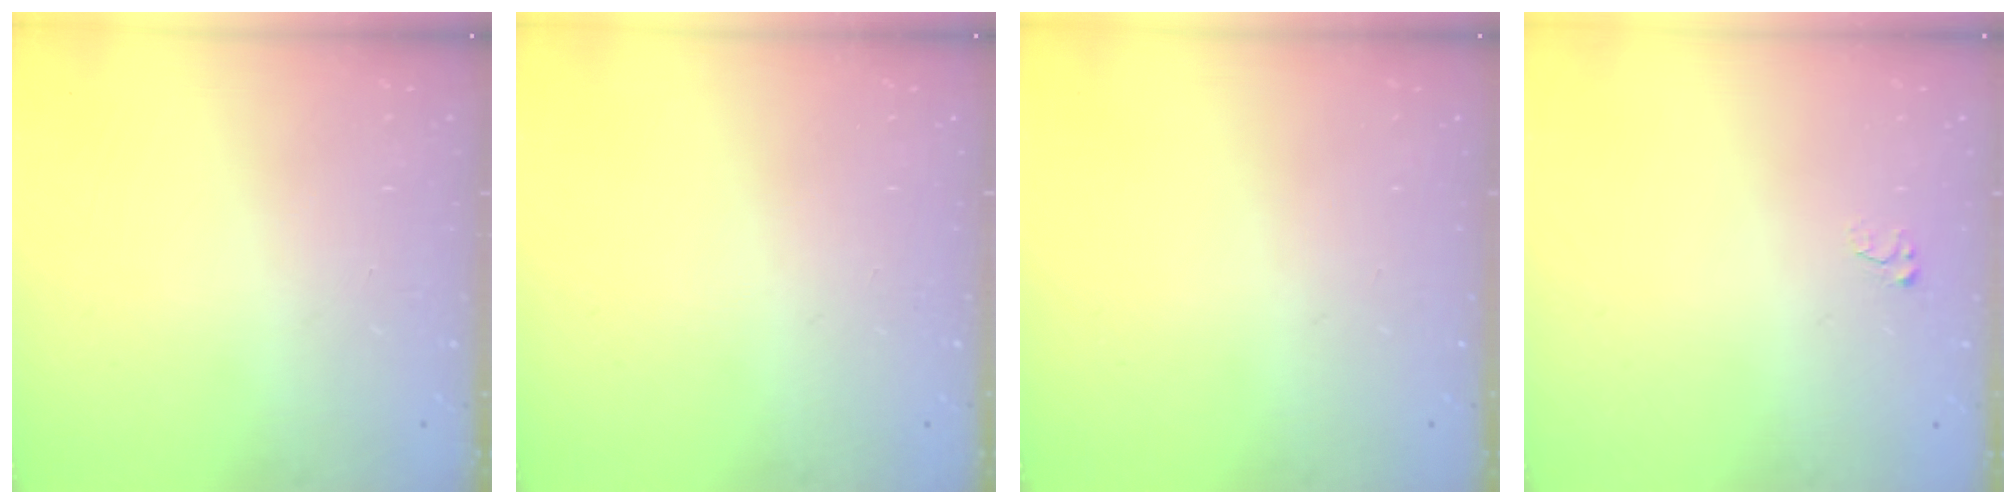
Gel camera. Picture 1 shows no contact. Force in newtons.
{"total": 0.0}
{"total": 0.0}
{"total": 2.5, "press": 2.5, "slide": 0.3}